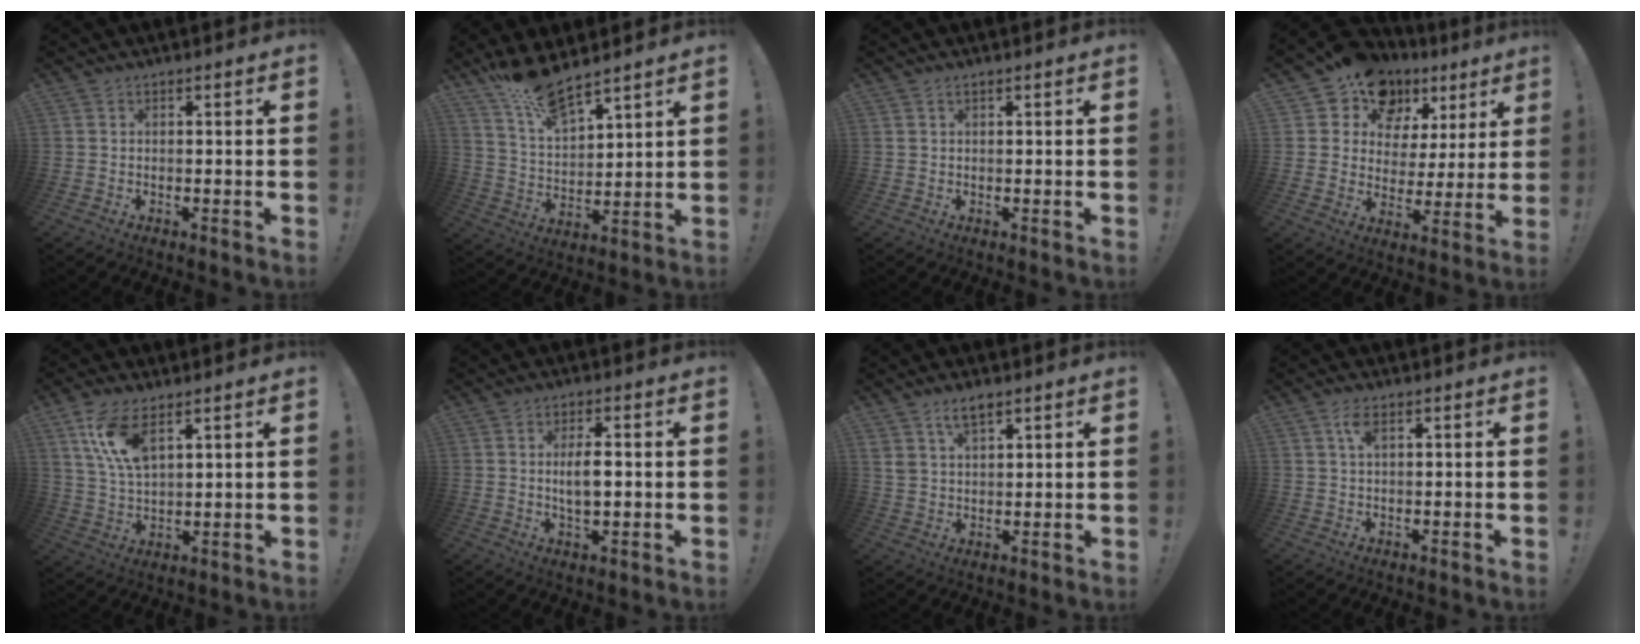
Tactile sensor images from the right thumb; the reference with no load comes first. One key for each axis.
{"total": 11.7, "fx": 10.3, "fy": 2.5, "fz": 4.8, "tx": -0.105, "ty": -0.068, "tz": 0.189}
{"total": 1.0, "fx": 0.9, "fy": 0.1, "fz": 0.5, "tx": -0.011, "ty": 0.000, "tz": 0.017}
{"total": 13.4, "fx": 9.2, "fy": 8.9, "fz": 4.0, "tx": -0.063, "ty": -0.063, "tz": 0.168}
{"total": 10.9, "fx": 6.1, "fy": 4.7, "fz": 7.8, "tx": -0.157, "ty": -0.017, "tz": 0.113}
{"total": 5.8, "fx": 0.1, "fy": 2.2, "fz": 5.4, "tx": -0.096, "ty": -0.005, "tz": -0.006}
{"total": 5.7, "fx": 4.1, "fy": 2.4, "fz": 3.2, "tx": -0.056, "ty": -0.015, "tz": 0.075}
{"total": 3.5, "fx": 1.3, "fy": 1.3, "fz": 2.9, "tx": -0.061, "ty": 0.004, "tz": 0.023}